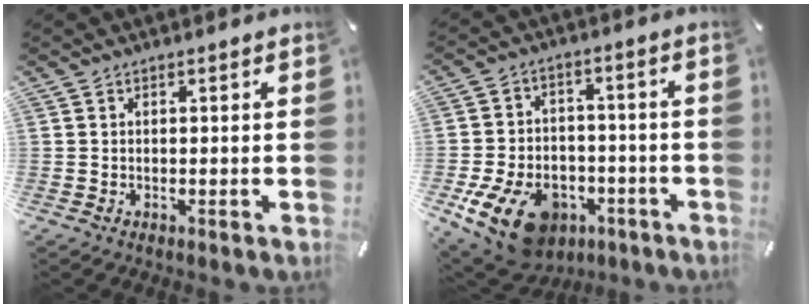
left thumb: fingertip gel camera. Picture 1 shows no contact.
{"total": 14.9, "force": [-7.5, 9.8, 8.4], "torque": [-0.165, 0.045, -0.126]}